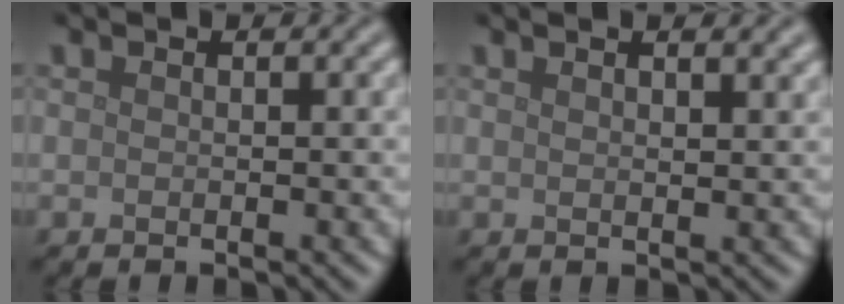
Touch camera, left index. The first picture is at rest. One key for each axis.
{"total": 3.2, "fx": 2.2, "fy": 1.2, "fz": 2.1, "tx": -0.004, "ty": 0.012, "tz": 0.011}